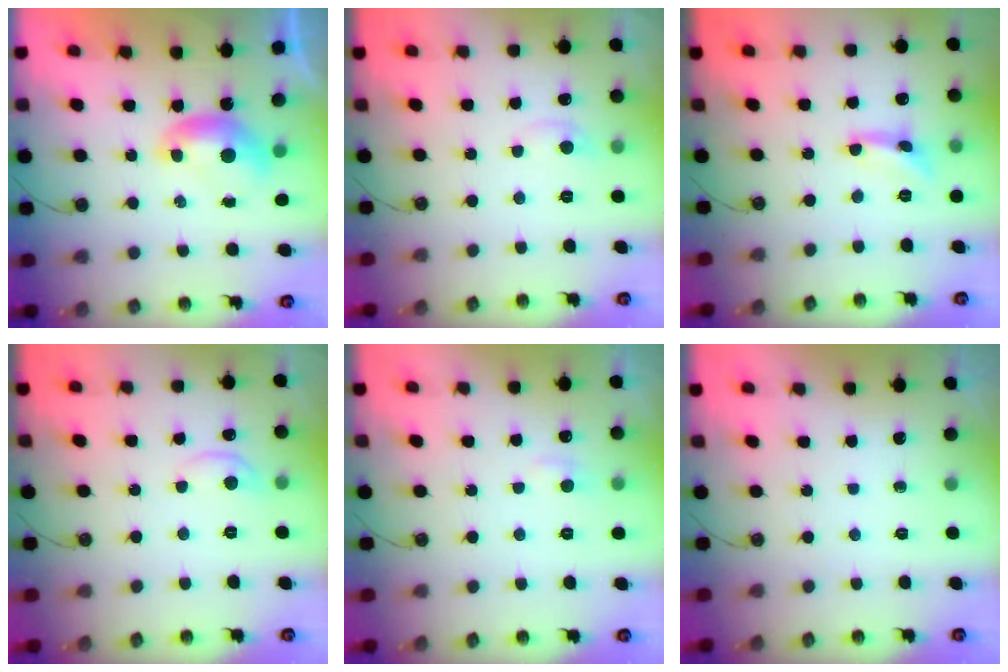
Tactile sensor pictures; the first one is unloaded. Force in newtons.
{"total": 0.6, "press": 0.0, "slide": 0.6}
{"total": 2.0, "press": 2.0, "slide": 0.0}
{"total": 1.4, "press": 1.3, "slide": 0.5}
{"total": 1.3, "press": 1.1, "slide": 0.6}
{"total": 0.0}